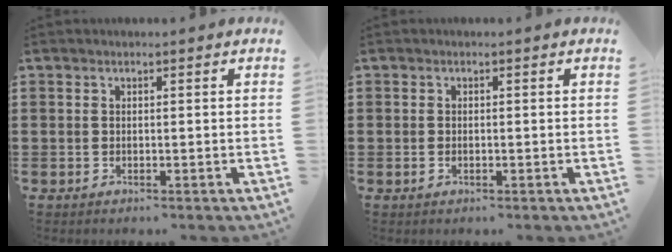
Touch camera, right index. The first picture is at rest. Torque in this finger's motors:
{"motor_torque": [0.35, 1.79, 0.00, 0.00]}